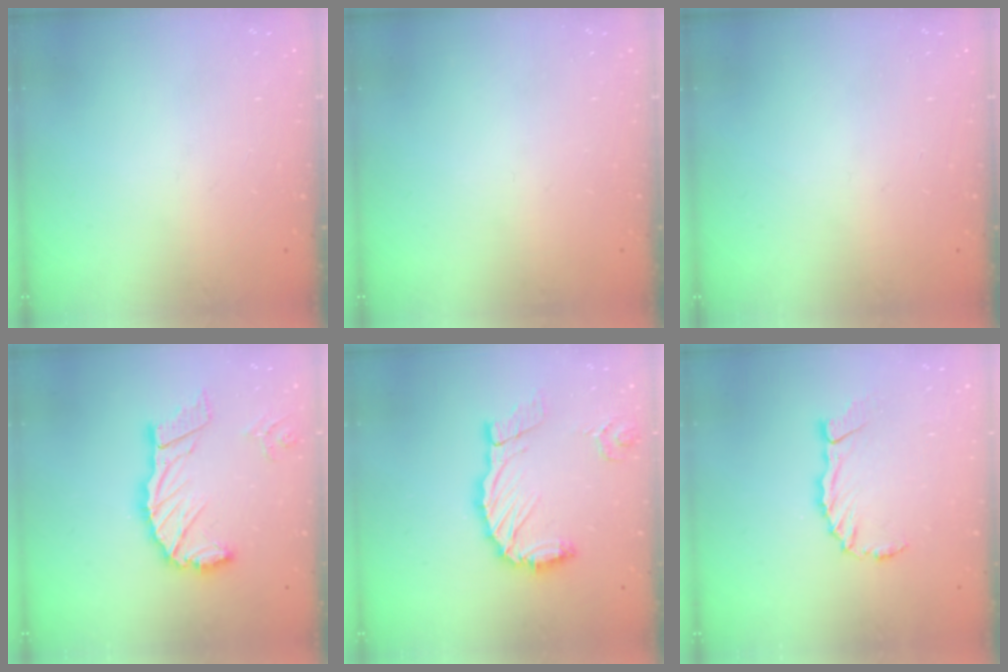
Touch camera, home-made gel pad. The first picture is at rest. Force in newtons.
{"total": 0.0}
{"total": 0.0}
{"total": 14.8, "press": 14.7, "slide": 1.6}
{"total": 13.3, "press": 13.2, "slide": 1.6}
{"total": 5.9, "press": 5.9, "slide": 0.8}